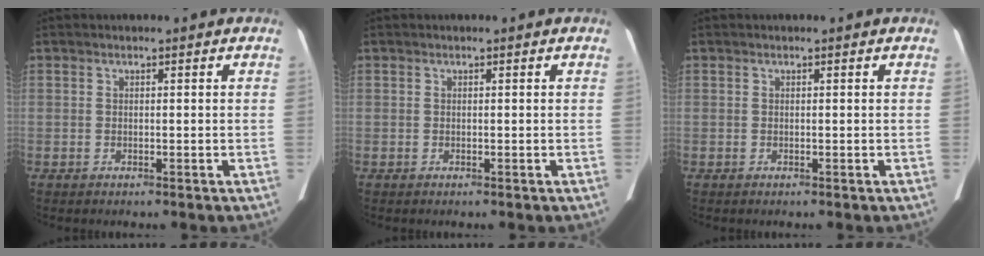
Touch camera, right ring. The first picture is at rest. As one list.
[{"total": 0.0}, {"total": 0.0}]